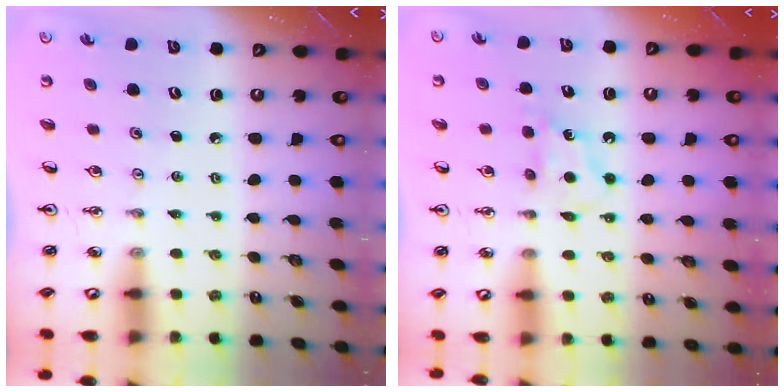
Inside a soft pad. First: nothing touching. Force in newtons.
{"total": 5.5, "press": 5.5, "slide": 0.6}